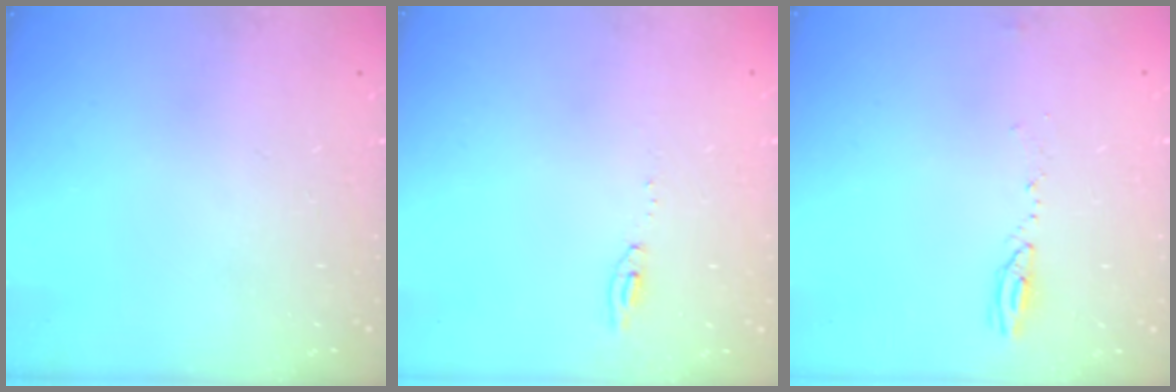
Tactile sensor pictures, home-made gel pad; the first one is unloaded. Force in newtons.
{"total": 5.2, "press": 5.2, "slide": 0.5}
{"total": 3.7, "press": 3.6, "slide": 1.1}